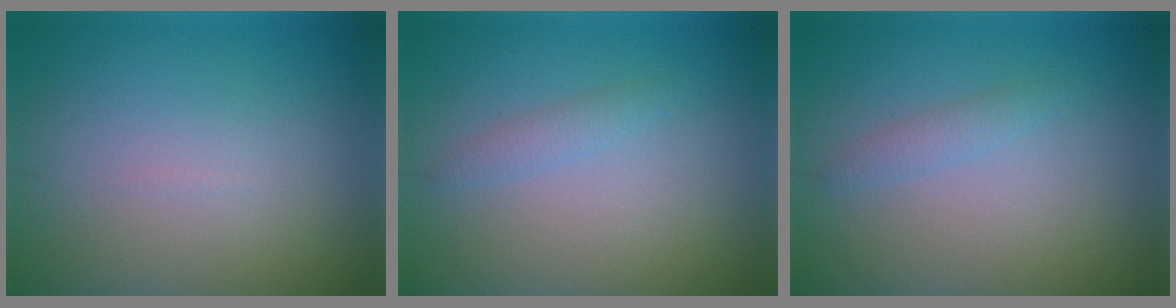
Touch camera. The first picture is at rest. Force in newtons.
{"total": 1.2, "press": 1.2, "slide": 0.0}
{"total": 1.2, "press": 1.2, "slide": 0.0}